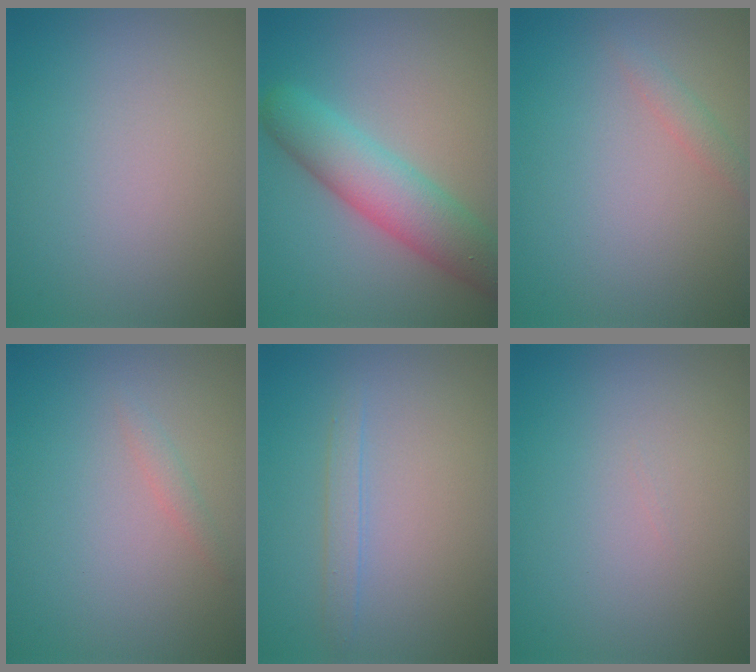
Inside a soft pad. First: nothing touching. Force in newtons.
{"total": 6.5, "press": 6.5, "slide": 0.1}
{"total": 1.2, "press": 1.2, "slide": 0.1}
{"total": 0.9, "press": 0.9, "slide": 0.1}
{"total": 1.3, "press": 1.3, "slide": 0.0}
{"total": 0.0}